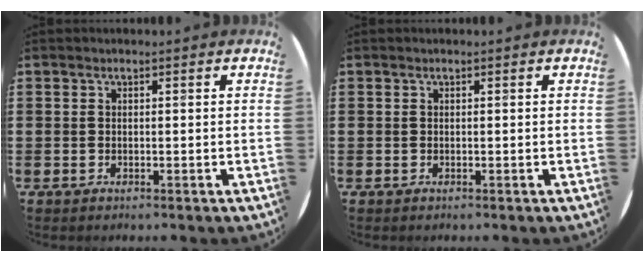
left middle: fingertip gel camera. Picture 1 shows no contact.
{"total": 0.0}